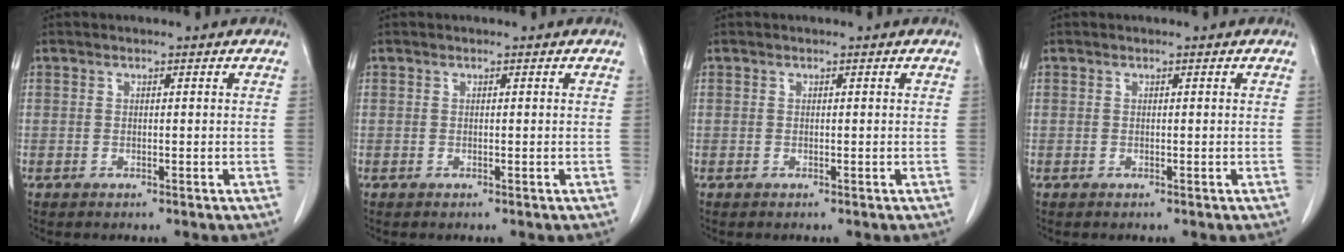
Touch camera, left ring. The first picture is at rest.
{"total": 0.0}
{"total": 0.0}
{"total": 0.0}